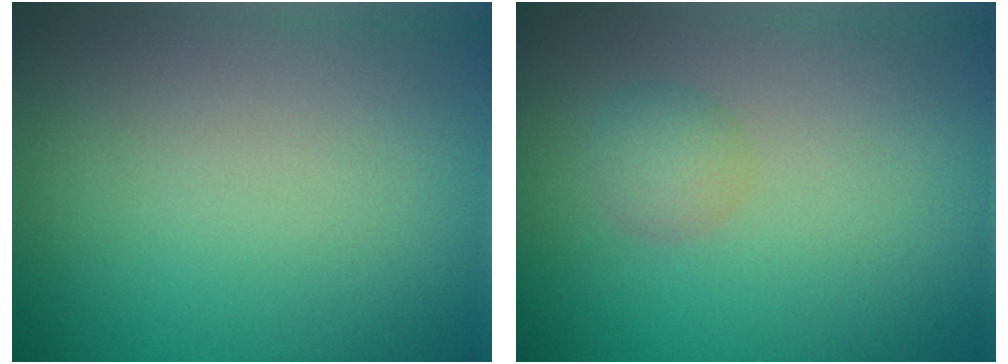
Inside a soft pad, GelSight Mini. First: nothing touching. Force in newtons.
{"total": 1.7, "press": 1.7, "slide": 0.0}